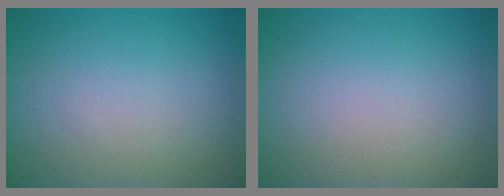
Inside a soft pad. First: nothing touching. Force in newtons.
{"total": 0.0}